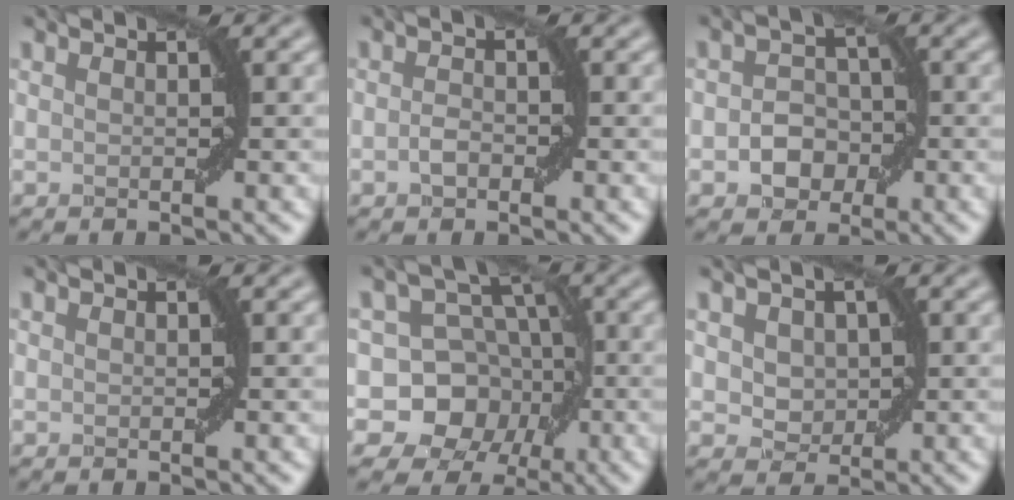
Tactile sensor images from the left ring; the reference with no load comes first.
{"total": 1.2, "force": [-0.5, 0.7, 0.9], "torque": [-0.018, 0.004, -0.010]}
{"total": 3.2, "force": [-1.0, 2.6, 1.7], "torque": [-0.021, 0.003, -0.016]}
{"total": 0.0}
{"total": 9.7, "force": [-2.5, 8.9, 3.2], "torque": [-0.038, 0.024, -0.069]}
{"total": 2.7, "force": [0.7, 2.1, 1.5], "torque": [-0.029, 0.004, 0.008]}